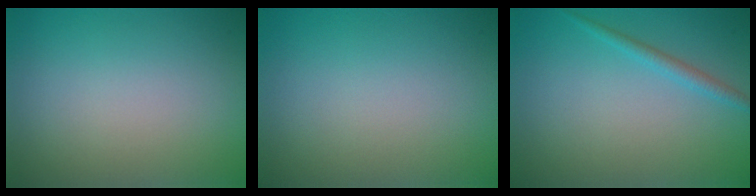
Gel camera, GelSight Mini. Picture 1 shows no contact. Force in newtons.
{"total": 0.0}
{"total": 1.4, "press": 1.4, "slide": 0.1}